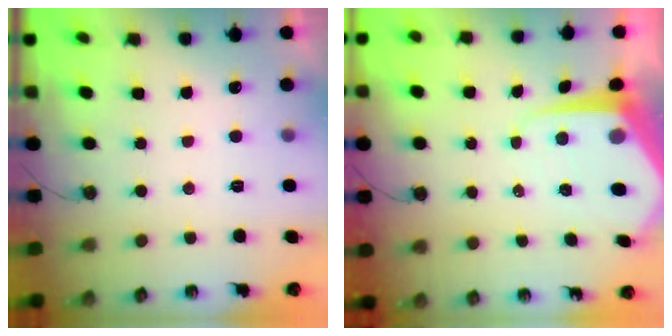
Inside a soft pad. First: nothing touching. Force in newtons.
{"total": 10.1, "press": 10.0, "slide": 1.0}